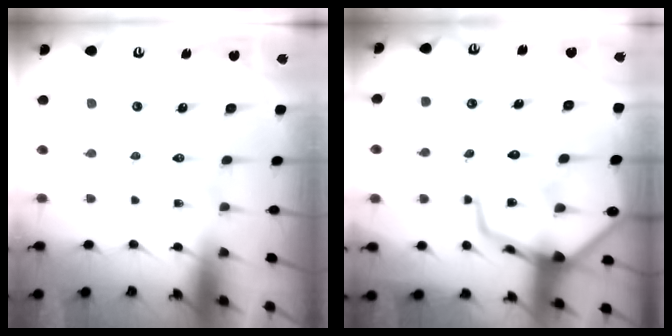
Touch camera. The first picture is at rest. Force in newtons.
{"total": 19.0, "press": 18.9, "slide": 1.8}